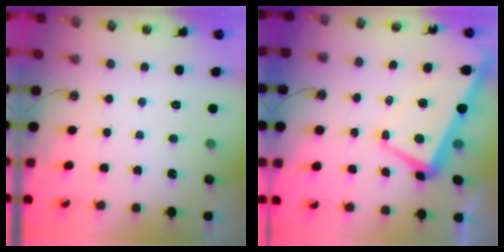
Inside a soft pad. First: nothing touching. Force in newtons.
{"total": 1.9, "press": 1.7, "slide": 1.0}